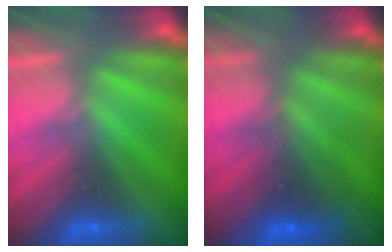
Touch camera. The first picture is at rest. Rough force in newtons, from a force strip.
{"total": 8.6}